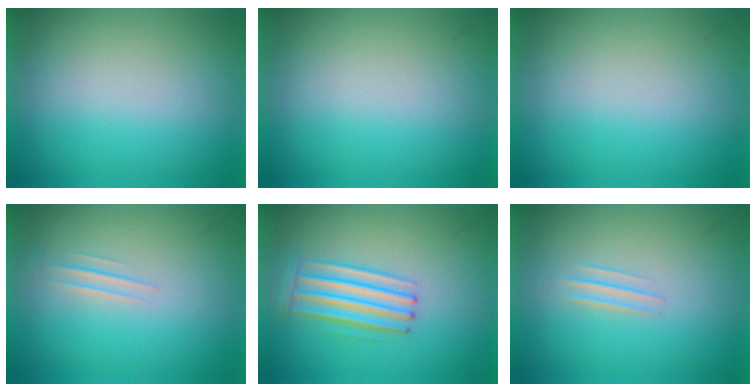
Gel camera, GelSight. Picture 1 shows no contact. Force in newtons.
{"total": 1.5}
{"total": 0.0}
{"total": 1.0}
{"total": 2.9}
{"total": 1.0}